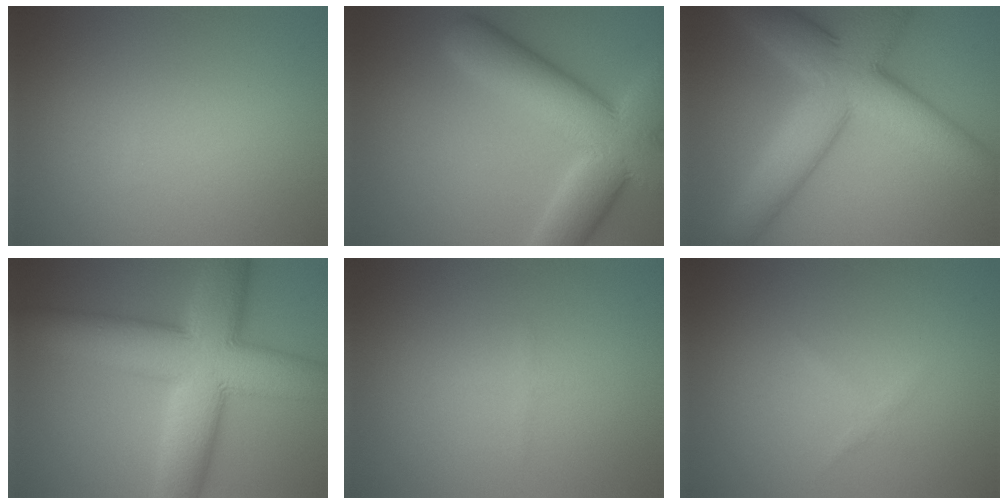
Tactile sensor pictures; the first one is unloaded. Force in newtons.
{"total": 10.9, "press": 10.9, "slide": 0.8}
{"total": 10.8, "press": 10.8, "slide": 0.1}
{"total": 12.3, "press": 12.3, "slide": 0.4}
{"total": 0.6, "press": 0.6, "slide": 0.0}
{"total": 0.8, "press": 0.8, "slide": 0.1}